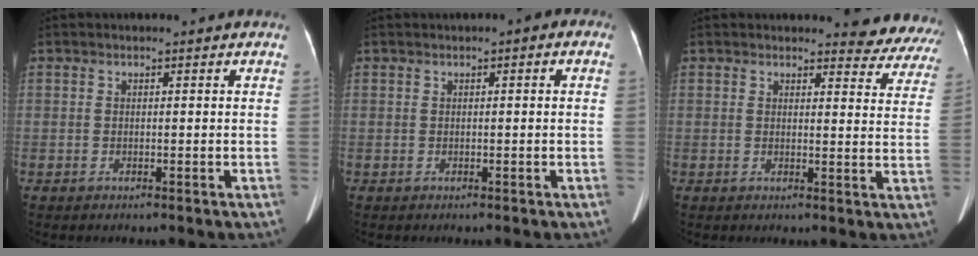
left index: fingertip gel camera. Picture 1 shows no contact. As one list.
[{"total": 1.1, "force": [0.2, 0.4, 1.0], "torque": [-0.009, 0.009, -0.001]}, {"total": 8.6, "force": [8.4, 2.0, 0.4], "torque": [0.029, -0.042, 0.059]}]